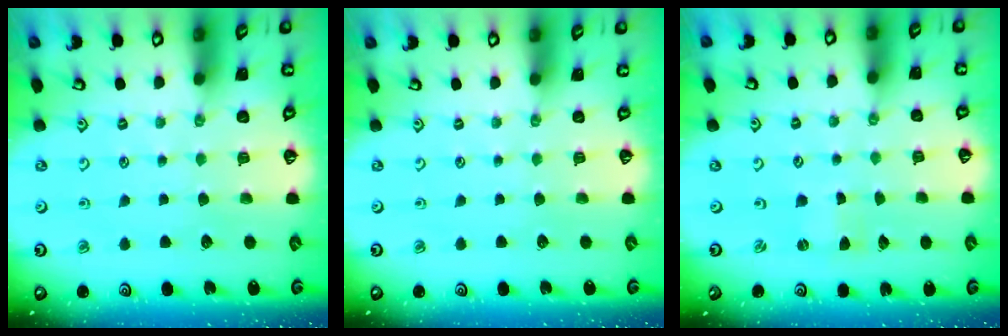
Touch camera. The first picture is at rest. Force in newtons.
{"total": 0.0}
{"total": 0.0}